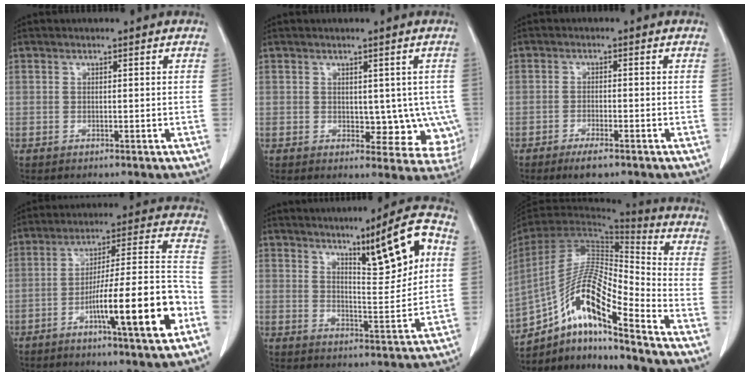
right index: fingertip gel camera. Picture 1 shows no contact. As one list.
[{"total": 7.5, "force": [-0.2, 4.9, 5.6], "torque": [-0.042, 0.002, 0.011]}, {"total": 3.5, "force": [-2.4, 0.7, 2.4], "torque": [-0.046, -0.004, -0.039]}, {"total": 17.1, "force": [-7.1, 0.8, 15.6], "torque": [-0.245, 0.006, -0.108]}, {"total": 11.2, "force": [4.7, 1.3, 10.1], "torque": [-0.152, 0.003, 0.076]}, {"total": 16.7, "force": [-10.8, 2.2, 12.6], "torque": [-0.250, 0.007, -0.194]}]